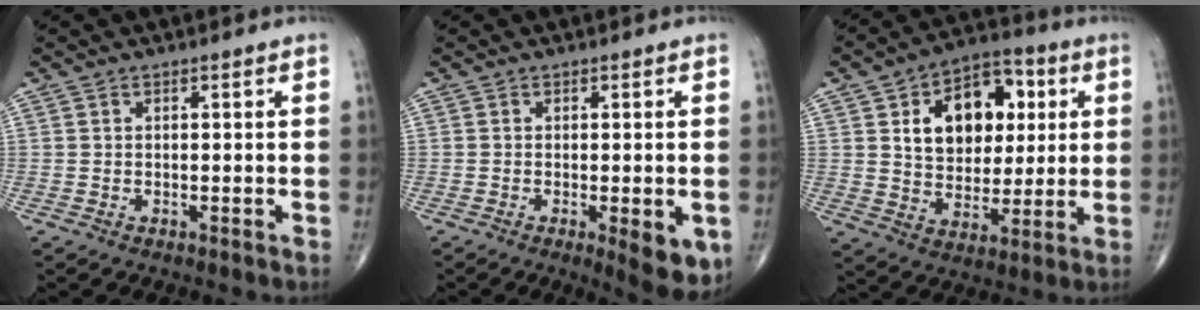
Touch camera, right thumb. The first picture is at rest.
{"total": 7.7, "force": [-2.2, 2.3, 7.0], "torque": [-0.091, -0.018, -0.029]}
{"total": 16.8, "force": [4.5, 11.5, 11.4], "torque": [-0.124, 0.002, 0.073]}